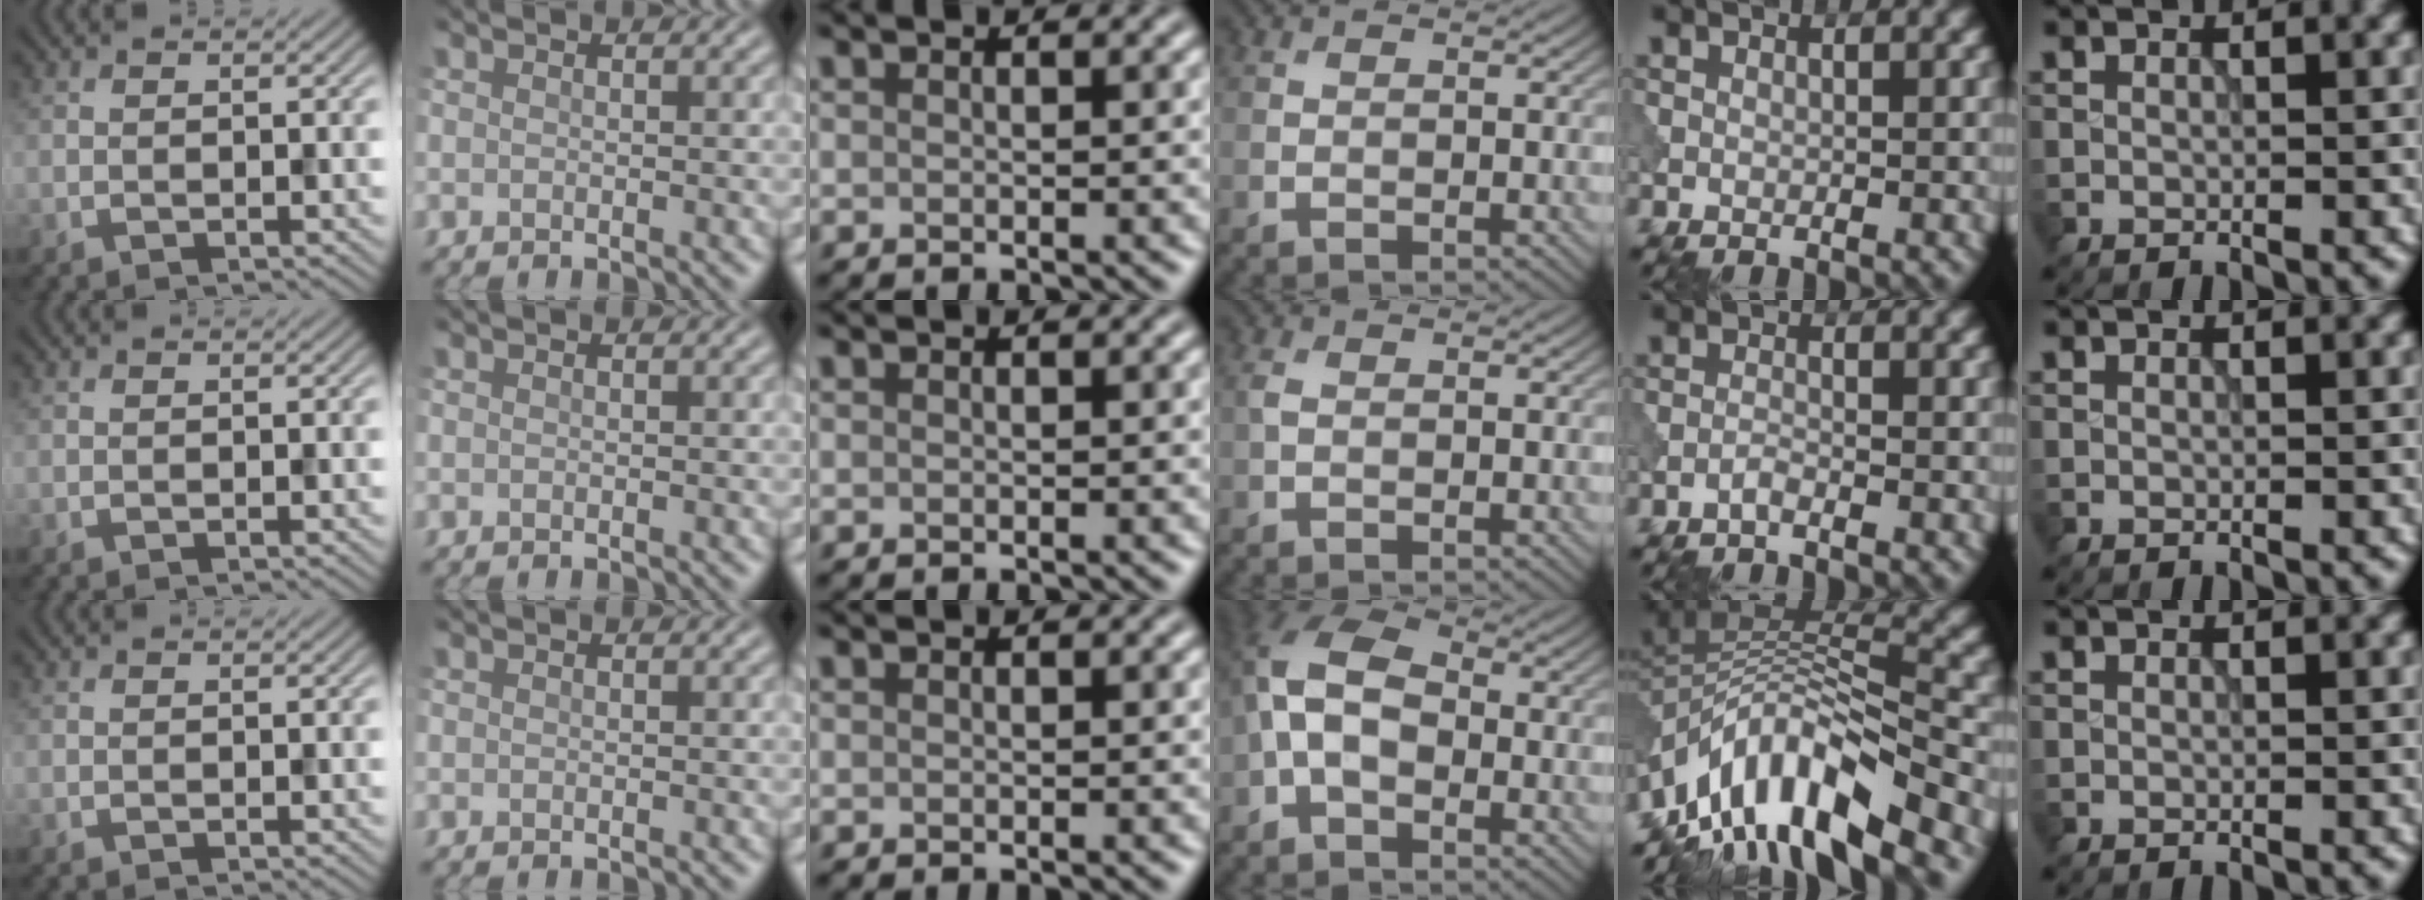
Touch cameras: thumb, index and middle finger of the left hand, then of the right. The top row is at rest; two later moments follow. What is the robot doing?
{"motion": "dispense", "object": "pipette"}